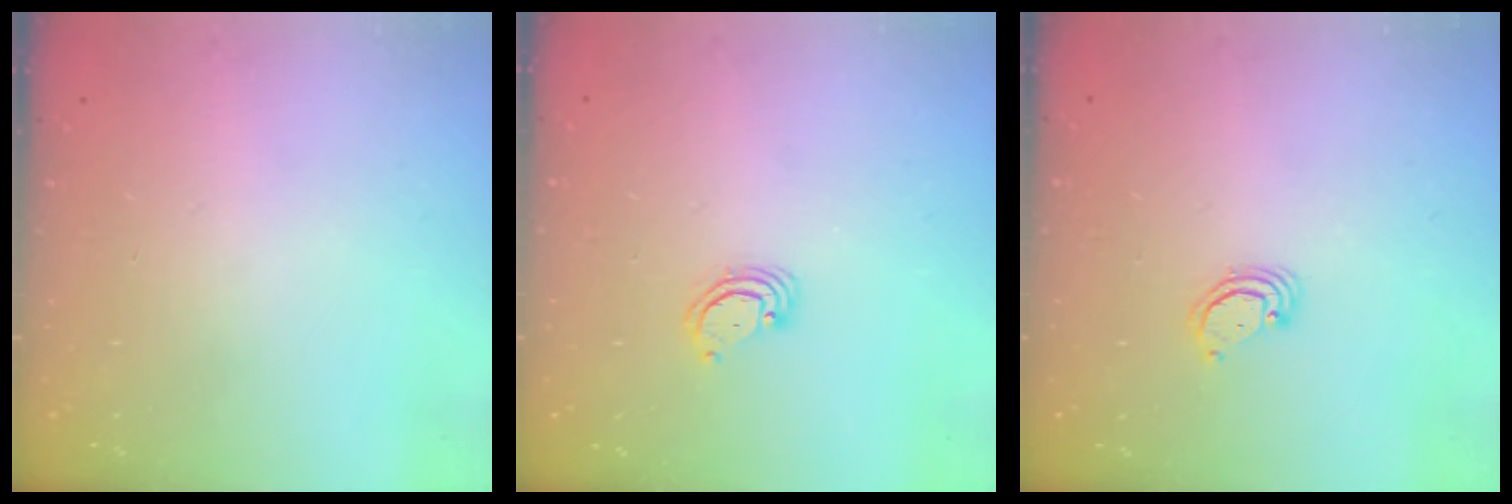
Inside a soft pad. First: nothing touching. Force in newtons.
{"total": 3.0, "press": 3.0, "slide": 0.3}
{"total": 2.6, "press": 2.6, "slide": 0.2}